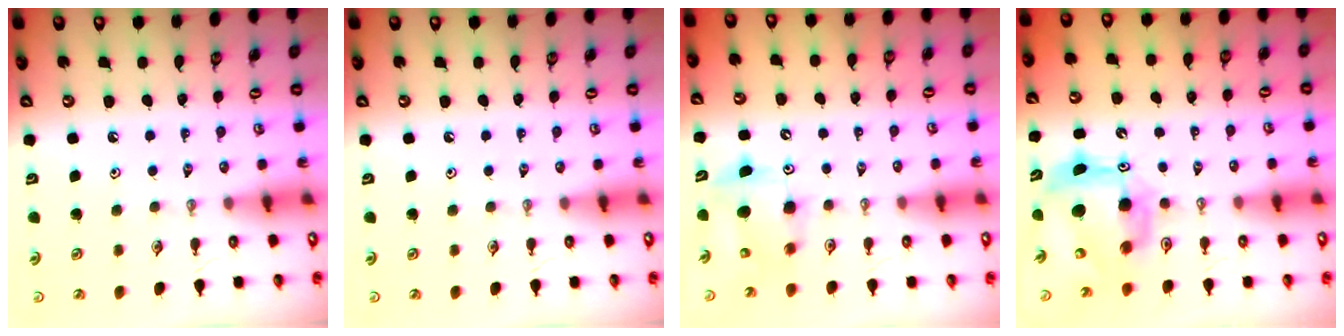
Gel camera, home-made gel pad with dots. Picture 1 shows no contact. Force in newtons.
{"total": 0.0}
{"total": 7.4, "press": 7.4, "slide": 0.6}
{"total": 12.5, "press": 12.5, "slide": 0.7}